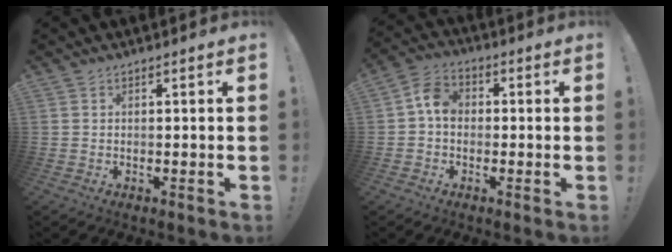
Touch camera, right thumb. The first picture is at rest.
{"total": 7.2, "force": [0.0, 5.6, 4.6], "torque": [-0.077, 0.016, 0.003]}